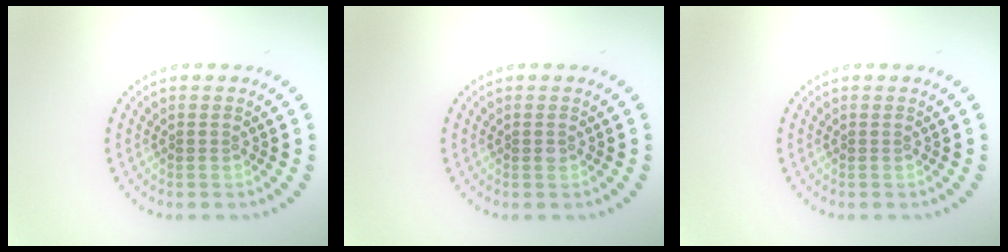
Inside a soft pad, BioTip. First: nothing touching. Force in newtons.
{"total": 0.5, "press": 0.5, "slide": 0.1}
{"total": 0.0}